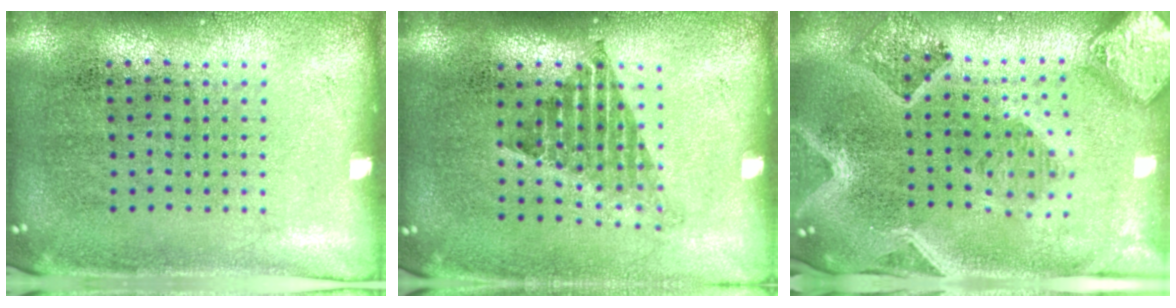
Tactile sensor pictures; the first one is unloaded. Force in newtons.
{"total": 1.3, "press": 1.0, "slide": 0.9}
{"total": 2.6, "press": 2.4, "slide": 1.1}